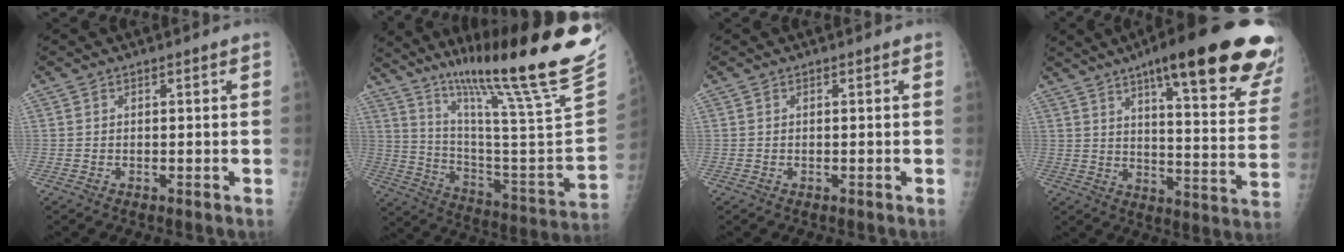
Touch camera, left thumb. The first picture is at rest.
{"total": 31.3, "force": [23.3, 1.3, 20.9], "torque": [-0.316, -0.134, 0.353]}
{"total": 0.0}
{"total": 27.8, "force": [17.5, 5.5, 20.9], "torque": [-0.241, -0.057, 0.233]}